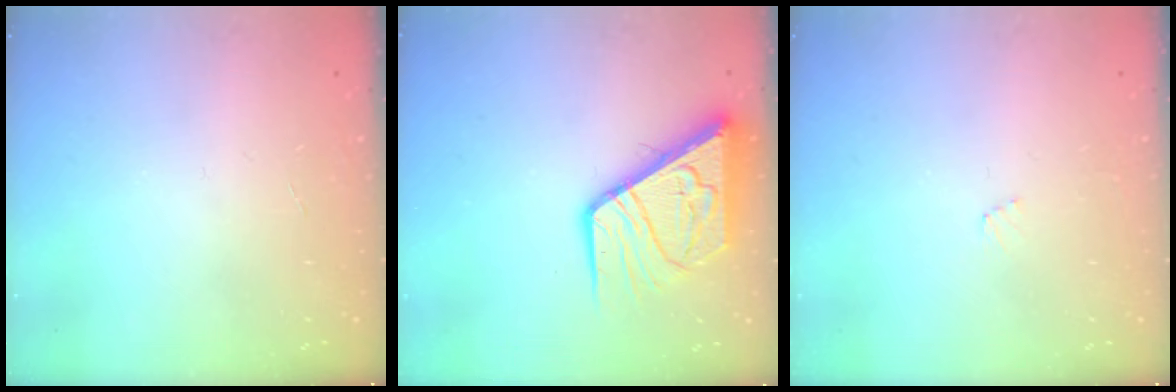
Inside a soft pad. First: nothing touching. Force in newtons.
{"total": 12.7, "press": 12.6, "slide": 1.7}
{"total": 3.6, "press": 3.6, "slide": 0.3}